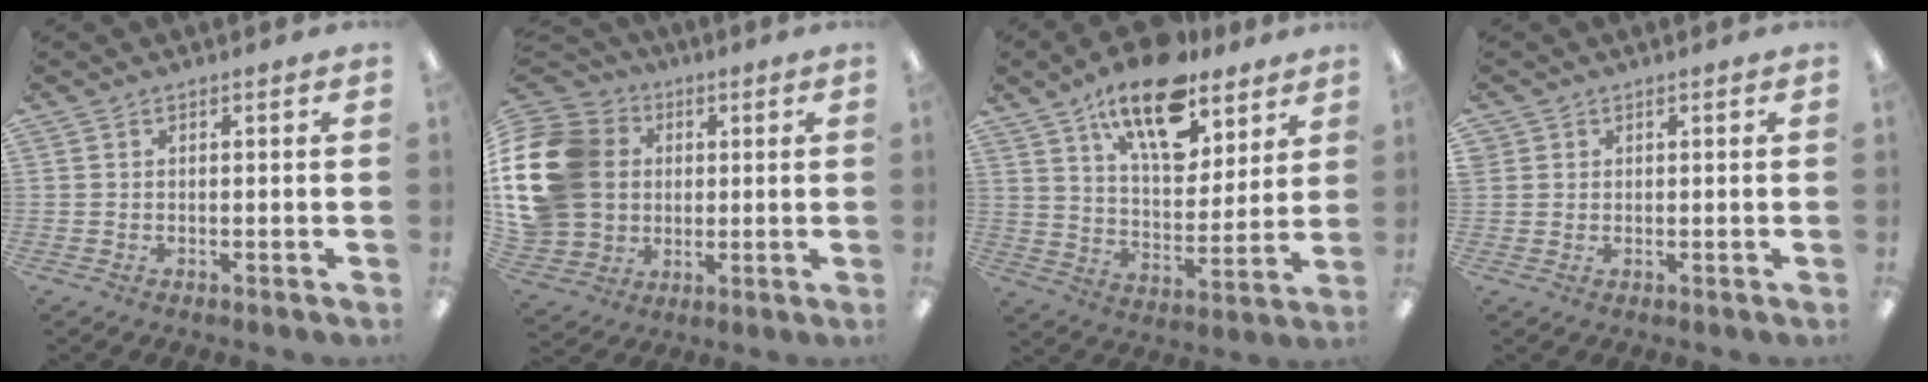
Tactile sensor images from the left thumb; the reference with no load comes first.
{"total": 21.7, "force": [2.2, 18.0, 11.9], "torque": [-0.251, 0.017, 0.049]}
{"total": 18.2, "force": [12.8, 8.0, 10.2], "torque": [-0.167, -0.064, 0.220]}
{"total": 1.7, "force": [0.7, 1.5, 0.1], "torque": [-0.004, 0.002, 0.013]}